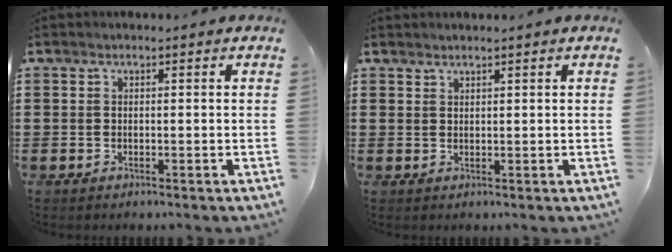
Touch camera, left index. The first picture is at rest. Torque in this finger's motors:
{"motor_torque": [-0.12, 0.36, -0.01, -0.01]}